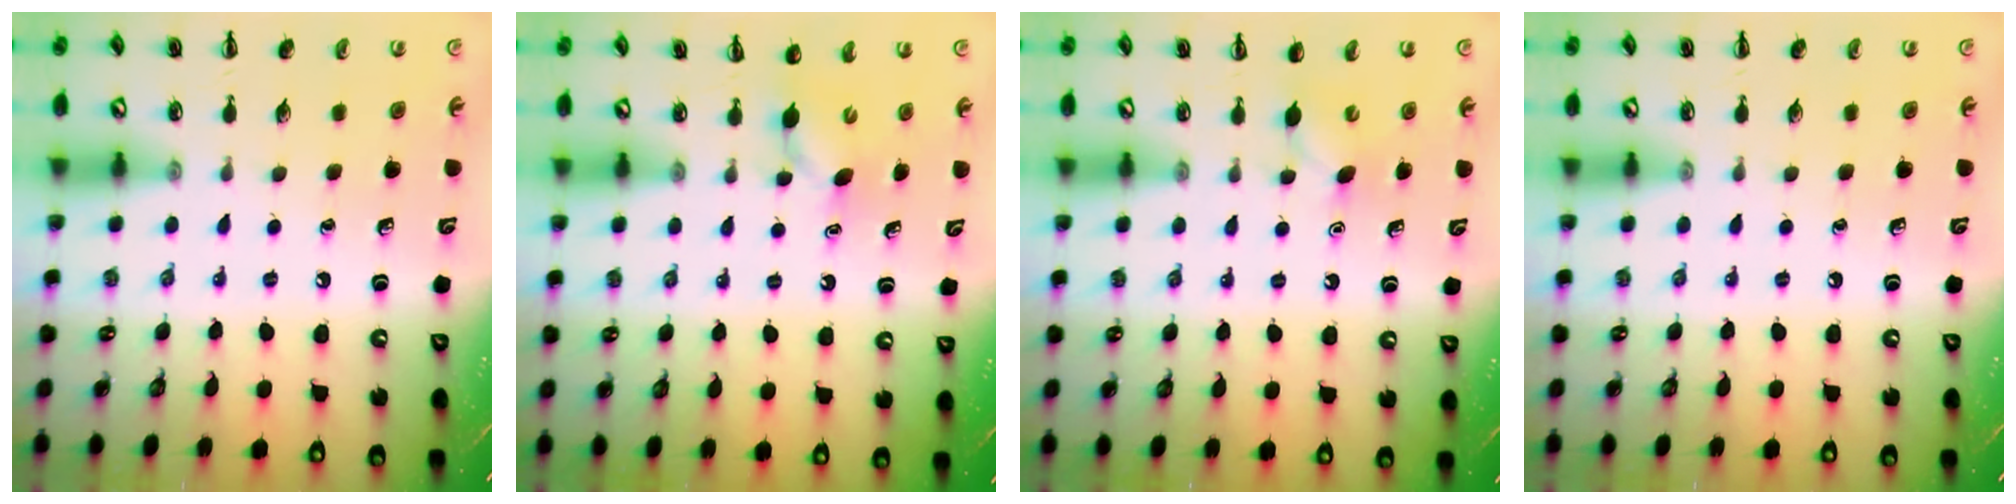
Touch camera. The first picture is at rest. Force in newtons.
{"total": 3.7, "press": 3.6, "slide": 1.0}
{"total": 4.2, "press": 4.0, "slide": 1.2}
{"total": 0.0}